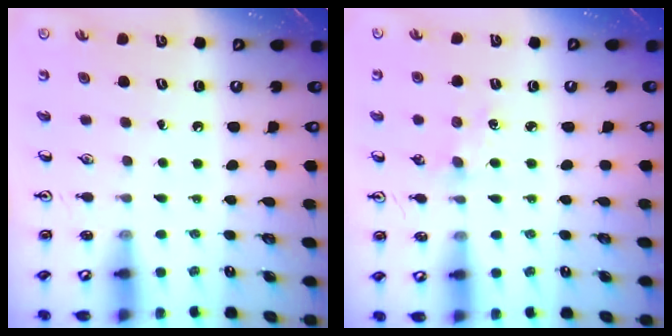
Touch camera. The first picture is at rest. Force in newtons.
{"total": 1.3, "press": 1.3, "slide": 0.2}